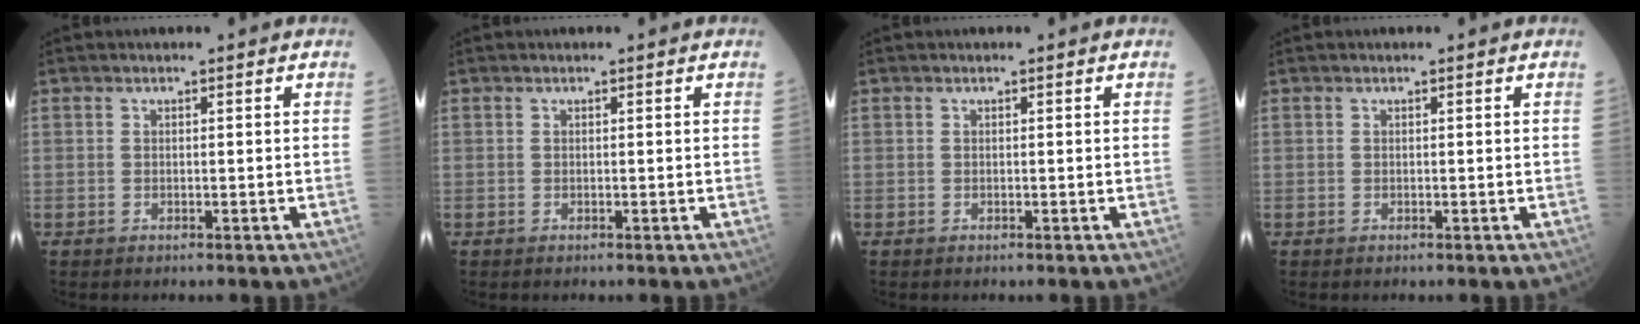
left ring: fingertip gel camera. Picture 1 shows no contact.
{"total": 0.0}
{"total": 0.0}
{"total": 0.0}